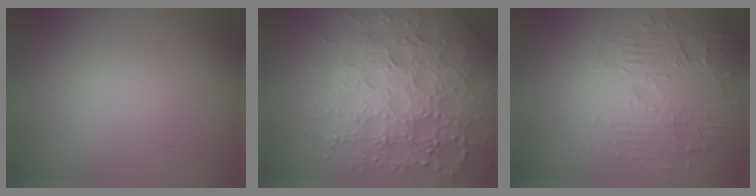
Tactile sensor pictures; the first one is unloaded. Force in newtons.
{"total": 7.2, "press": 7.0, "slide": 1.7}
{"total": 4.2, "press": 3.9, "slide": 1.6}